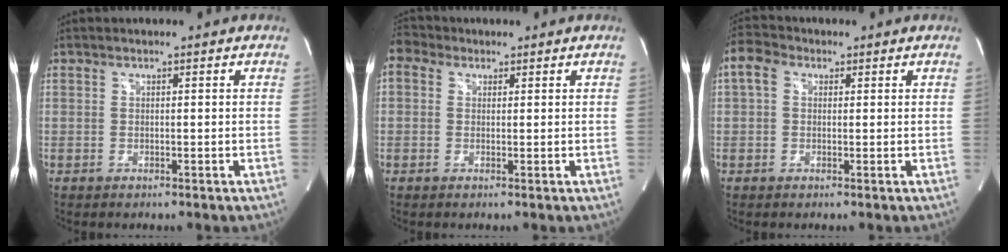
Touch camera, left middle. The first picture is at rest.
{"total": 3.5, "force": [1.7, 2.8, 1.3], "torque": [-0.035, 0.027, 0.033]}
{"total": 4.1, "force": [1.2, 3.0, 2.5], "torque": [-0.061, 0.027, 0.021]}